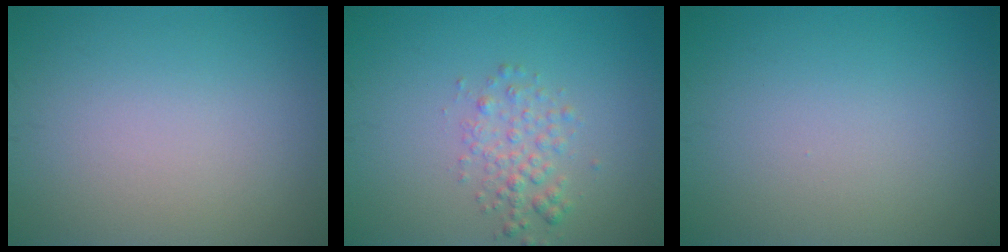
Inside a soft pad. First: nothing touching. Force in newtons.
{"total": 2.2, "press": 2.2, "slide": 0.1}
{"total": 0.0}